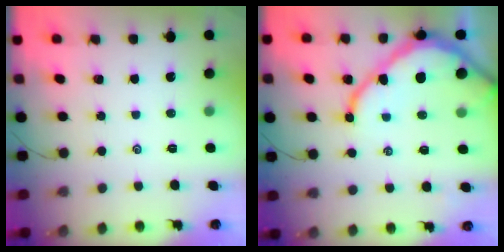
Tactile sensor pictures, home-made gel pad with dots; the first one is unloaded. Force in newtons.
{"total": 13.2, "press": 13.1, "slide": 1.3}